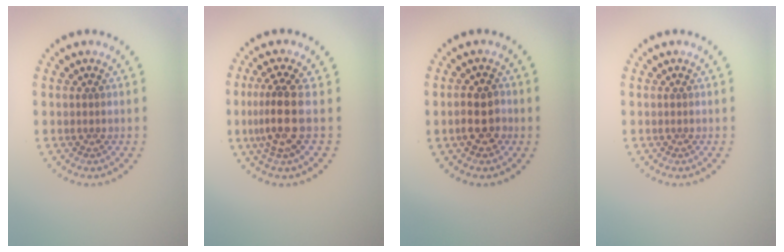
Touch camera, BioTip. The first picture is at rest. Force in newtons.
{"total": 3.5, "press": 2.7, "slide": 2.2}
{"total": 2.7, "press": 2.6, "slide": 0.6}
{"total": 0.0}